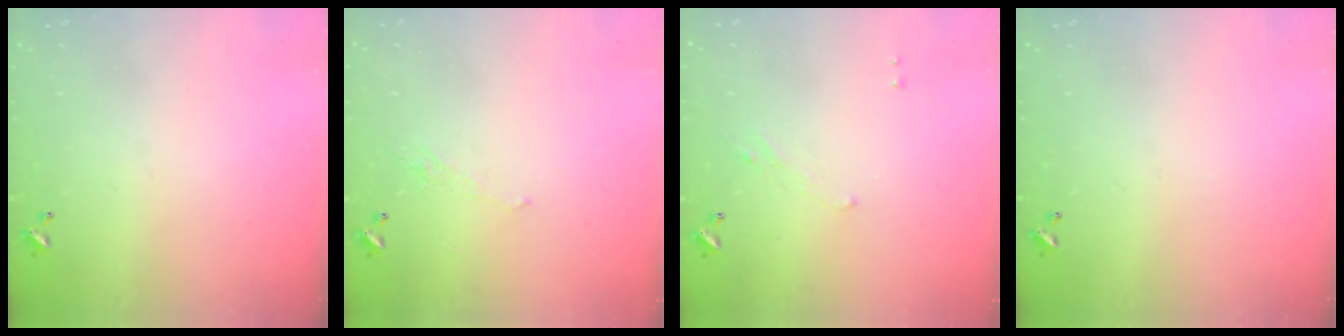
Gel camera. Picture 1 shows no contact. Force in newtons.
{"total": 1.1, "press": 0.8, "slide": 0.7}
{"total": 1.2, "press": 0.9, "slide": 0.8}
{"total": 0.0}